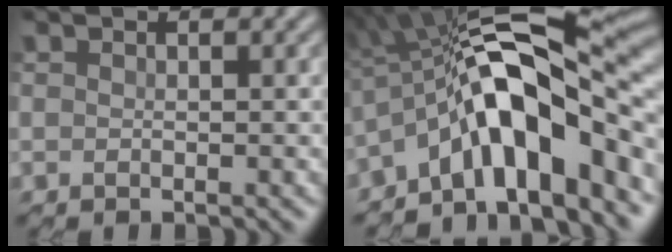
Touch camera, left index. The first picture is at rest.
{"total": 12.0, "force": [-4.2, 4.0, 10.5], "torque": [-0.142, 0.030, -0.084]}